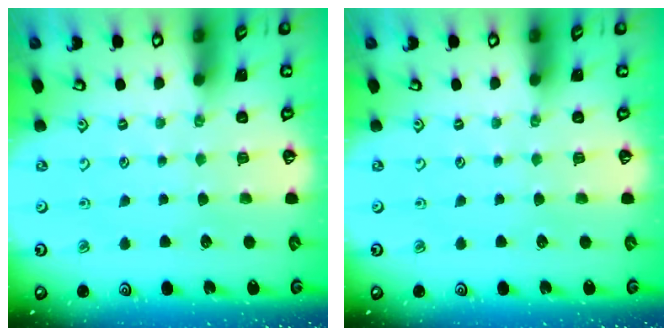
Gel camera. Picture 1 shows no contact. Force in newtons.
{"total": 0.0}